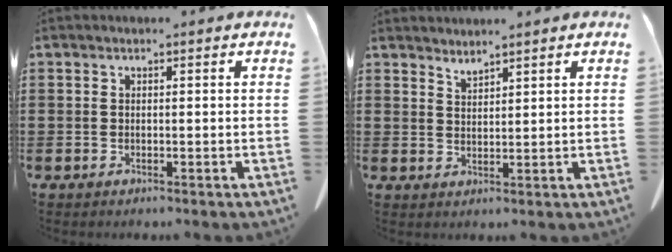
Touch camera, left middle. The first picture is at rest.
{"total": 1.9, "force": [1.9, -0.1, -0.1], "torque": [-0.004, -0.005, 0.038]}